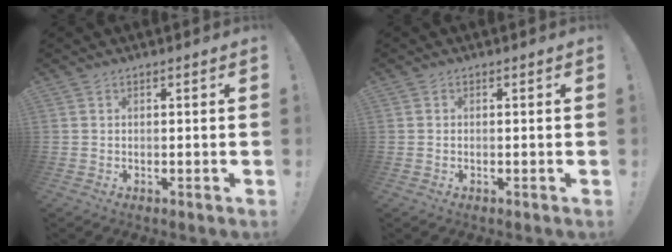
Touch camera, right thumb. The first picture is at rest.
{"total": 0.0}